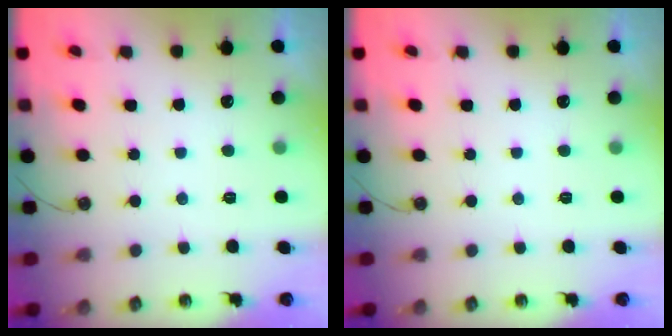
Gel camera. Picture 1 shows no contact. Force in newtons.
{"total": 0.0}